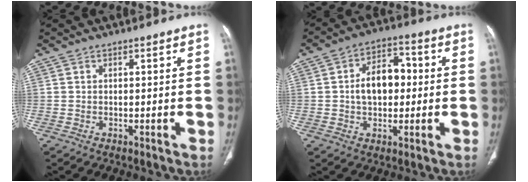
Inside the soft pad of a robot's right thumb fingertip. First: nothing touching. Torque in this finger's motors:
{"motor_torque": [0.90, 2.24, 1.05, -0.05, 0.06]}